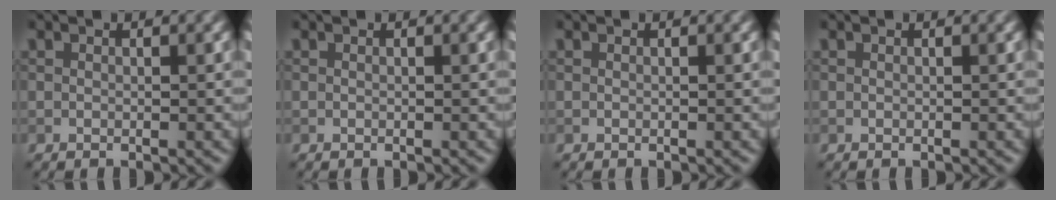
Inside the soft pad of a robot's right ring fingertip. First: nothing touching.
{"total": 0.0}
{"total": 0.0}
{"total": 0.0}